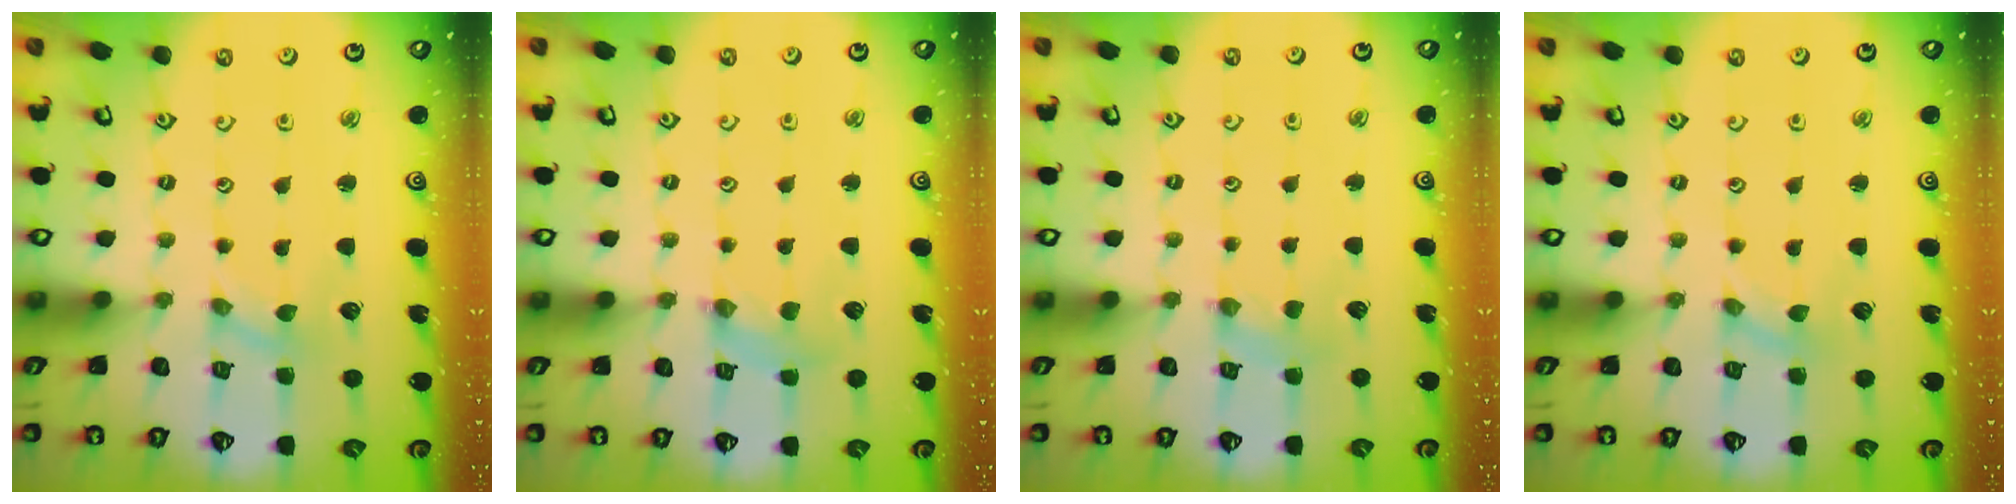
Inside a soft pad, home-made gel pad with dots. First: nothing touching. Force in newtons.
{"total": 2.4, "press": 2.4, "slide": 0.3}
{"total": 2.5, "press": 2.5, "slide": 0.4}
{"total": 0.0}